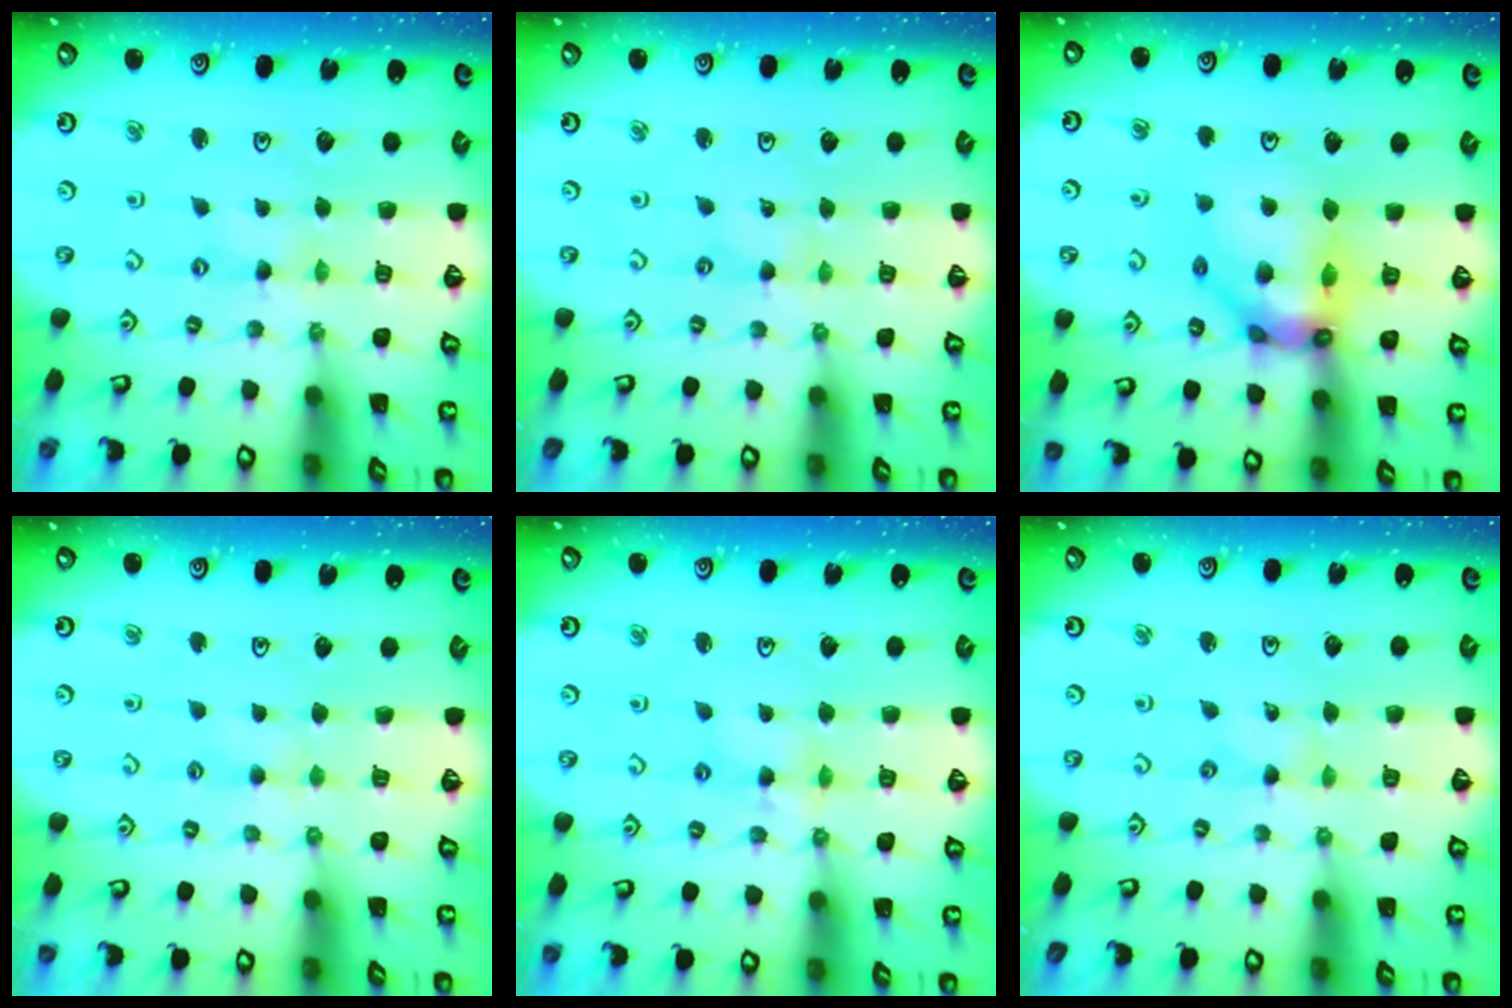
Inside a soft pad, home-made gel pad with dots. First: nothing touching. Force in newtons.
{"total": 0.0}
{"total": 14.9, "press": 14.7, "slide": 1.9}
{"total": 2.0, "press": 1.9, "slide": 0.4}
{"total": 5.2, "press": 5.2, "slide": 0.4}
{"total": 0.0}